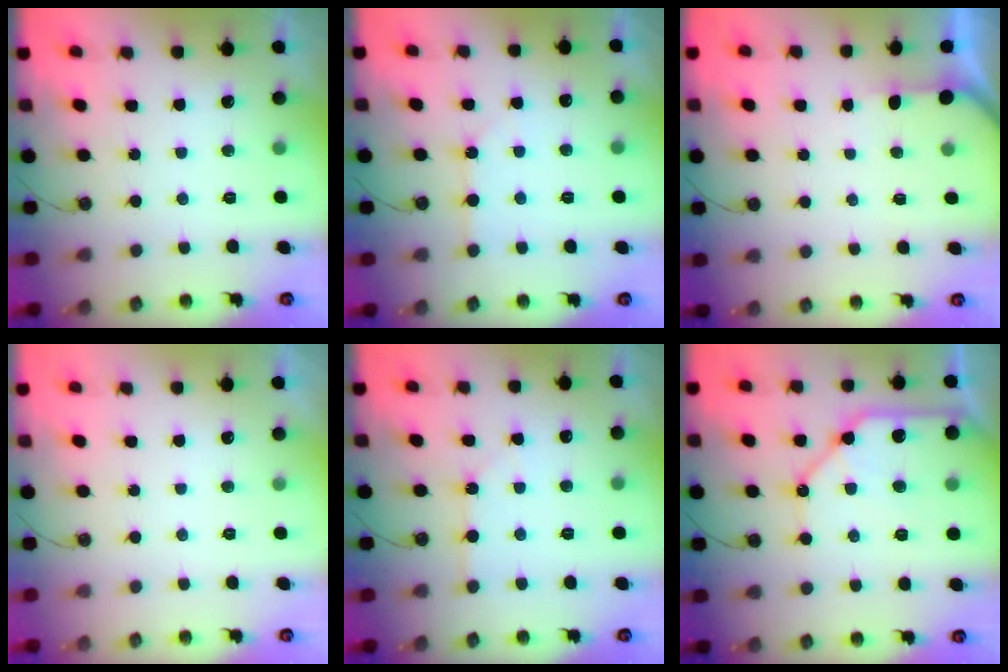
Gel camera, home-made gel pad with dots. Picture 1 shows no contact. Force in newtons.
{"total": 1.9, "press": 1.9, "slide": 0.4}
{"total": 2.4, "press": 2.4, "slide": 0.3}
{"total": 0.0}
{"total": 3.9, "press": 3.9, "slide": 0.5}
{"total": 14.7, "press": 14.6, "slide": 1.6}